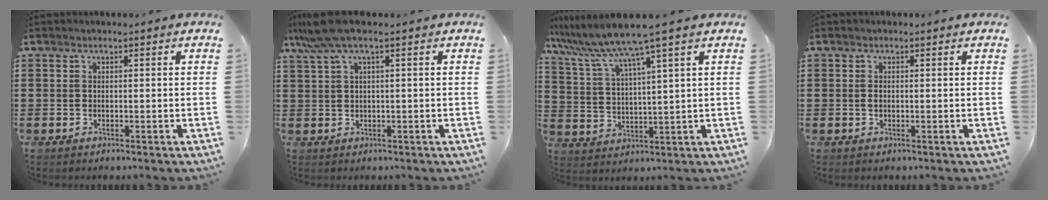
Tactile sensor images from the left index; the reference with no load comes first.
{"total": 4.9, "force": [2.1, 0.4, 4.4], "torque": [-0.103, -0.001, 0.035]}
{"total": 7.7, "force": [6.1, -1.1, 4.5], "torque": [-0.117, -0.043, 0.099]}
{"total": 0.8, "force": [0.0, 0.5, 0.6], "torque": [-0.014, 0.002, -0.002]}